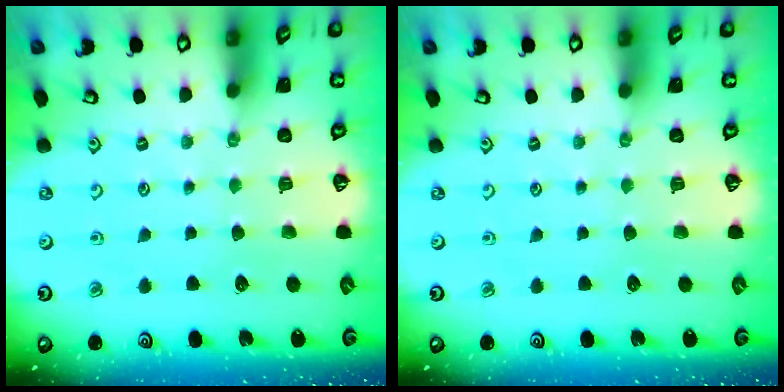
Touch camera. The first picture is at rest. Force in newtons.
{"total": 0.0}